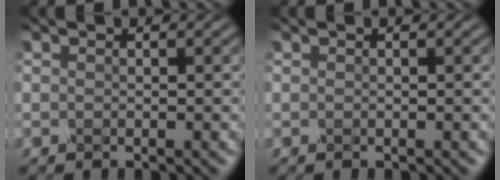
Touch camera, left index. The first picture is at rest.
{"total": 0.0}